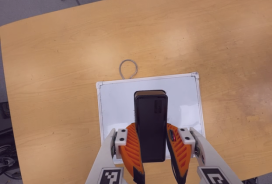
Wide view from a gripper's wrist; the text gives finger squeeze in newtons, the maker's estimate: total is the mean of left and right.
{"total": 8.1, "left": 6.9, "right": 9.2}